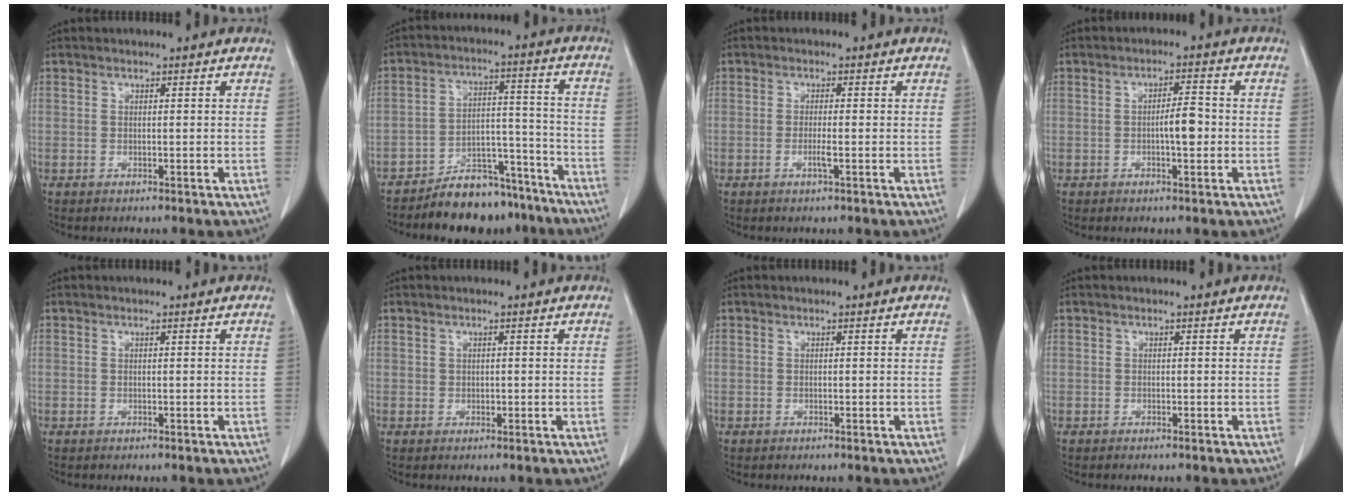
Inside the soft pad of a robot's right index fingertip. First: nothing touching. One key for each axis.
{"total": 11.0, "fx": -9.4, "fy": 4.7, "fz": 3.0, "tx": -0.021, "ty": 0.055, "tz": -0.150}
{"total": 1.8, "fx": -0.7, "fy": 0.0, "fz": 1.6, "tx": -0.032, "ty": -0.002, "tz": -0.014}
{"total": 3.5, "fx": -0.5, "fy": 0.4, "fz": 3.4, "tx": -0.056, "ty": 0.002, "tz": -0.010}
{"total": 0.0}
{"total": 0.5, "fx": 0.0, "fy": 0.5, "fz": 0.1, "tx": 0.001, "ty": 0.002, "tz": -0.001}
{"total": 0.0}
{"total": 0.0}